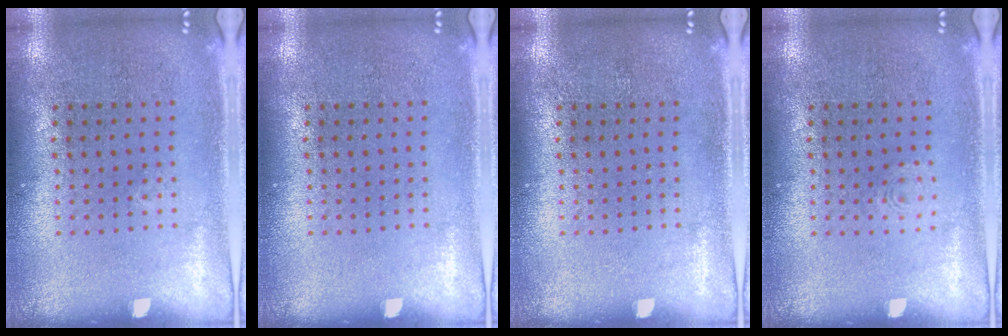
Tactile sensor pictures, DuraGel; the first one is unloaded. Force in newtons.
{"total": 0.0}
{"total": 0.0}
{"total": 0.8, "press": 0.8, "slide": 0.2}